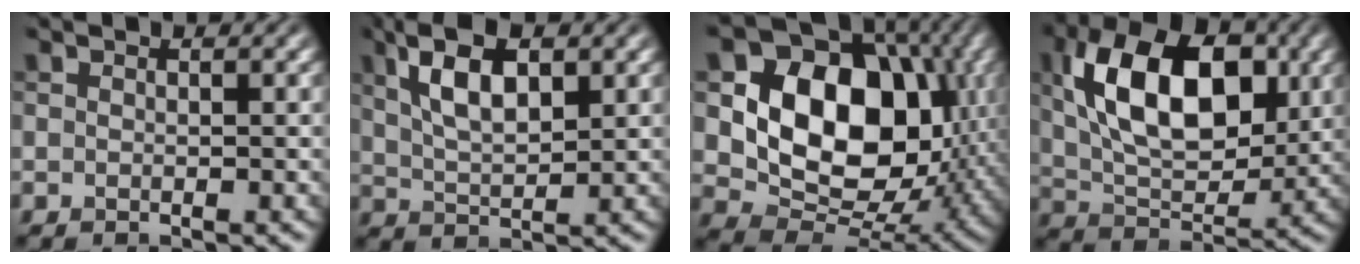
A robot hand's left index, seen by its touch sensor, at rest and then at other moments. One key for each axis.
{"total": 6.8, "fx": 2.8, "fy": 2.7, "fz": 5.5, "tx": -0.103, "ty": 0.010, "tz": 0.050}
{"total": 14.7, "fx": 1.9, "fy": 11.1, "fz": 9.4, "tx": -0.150, "ty": -0.012, "tz": 0.035}
{"total": 11.2, "fx": 2.7, "fy": 6.4, "fz": 8.7, "tx": -0.147, "ty": 0.011, "tz": 0.043}